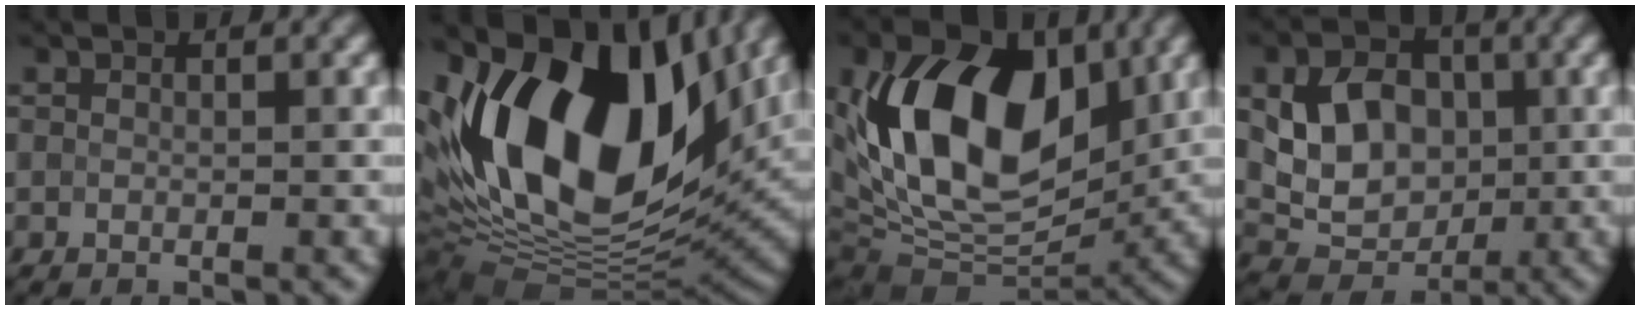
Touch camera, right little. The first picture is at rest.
{"total": 17.6, "force": [5.1, 10.3, 13.4], "torque": [-0.253, 0.012, 0.083]}
{"total": 14.9, "force": [2.4, 9.3, 11.5], "torque": [-0.196, 0.014, 0.032]}
{"total": 6.4, "force": [0.8, 5.0, 3.9], "torque": [-0.072, 0.001, 0.014]}